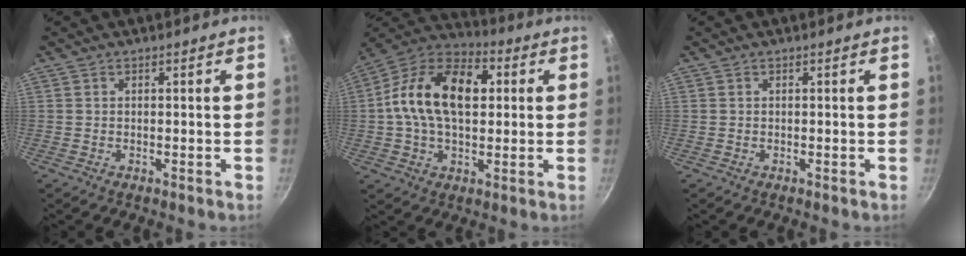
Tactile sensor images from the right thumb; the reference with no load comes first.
{"total": 18.7, "force": [2.4, 11.6, 14.4], "torque": [-0.226, 0.026, 0.020]}
{"total": 0.0}